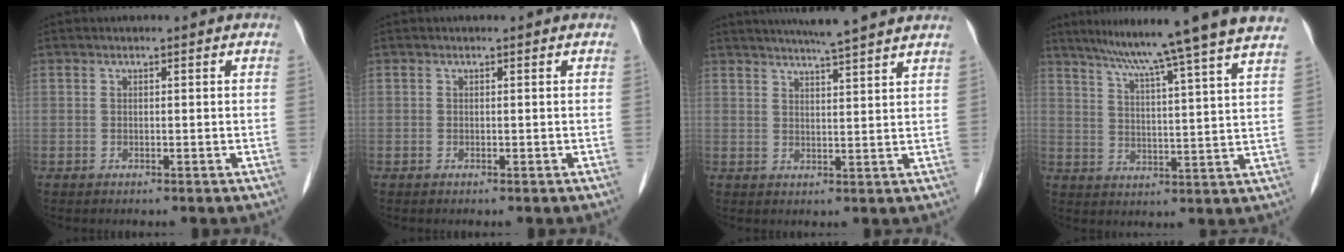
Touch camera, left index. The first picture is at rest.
{"total": 0.0}
{"total": 10.3, "force": [9.2, -0.6, 4.6], "torque": [-0.072, 0.014, 0.117]}
{"total": 19.4, "force": [16.6, -2.1, 9.9], "torque": [-0.159, -0.018, 0.216]}